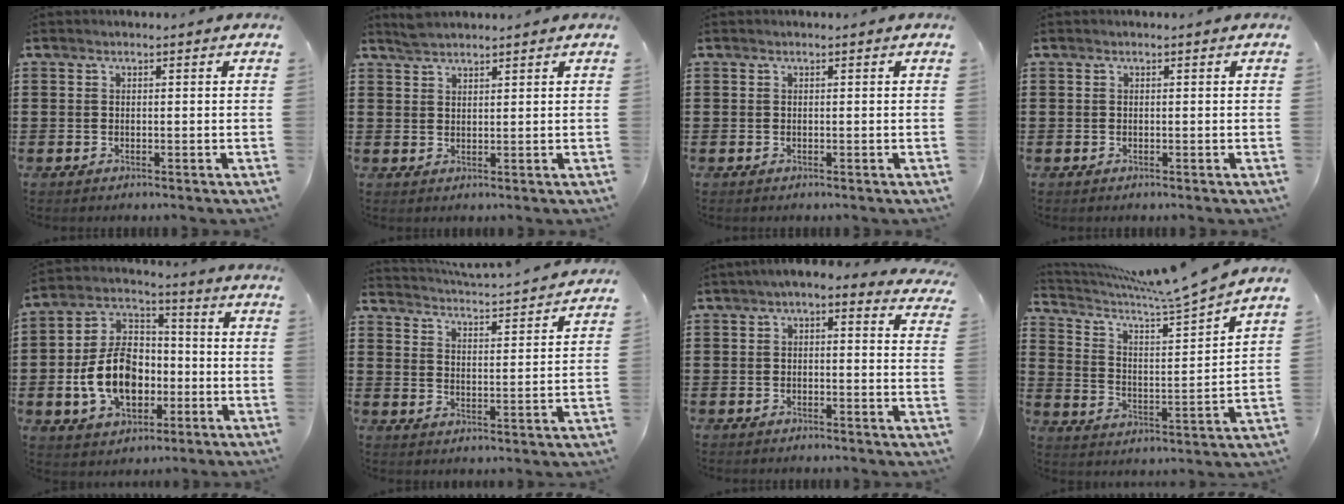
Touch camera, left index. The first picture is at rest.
{"total": 2.1, "force": [2.0, 0.3, 0.4], "torque": [-0.012, 0.003, 0.040]}
{"total": 0.0}
{"total": 0.0}
{"total": 11.9, "force": [-2.5, 8.3, 8.2], "torque": [-0.204, 0.013, -0.048]}
{"total": 3.2, "force": [3.1, -0.6, 0.3], "torque": [-0.027, -0.034, 0.045]}
{"total": 1.5, "force": [0.3, 1.1, 1.0], "torque": [-0.024, 0.005, 0.001]}
{"total": 6.8, "force": [6.1, -0.7, 2.9], "torque": [-0.084, -0.049, 0.094]}